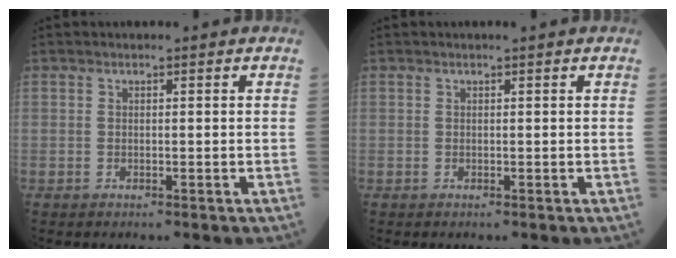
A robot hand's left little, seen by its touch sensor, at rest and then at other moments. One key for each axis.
{"total": 0.0}